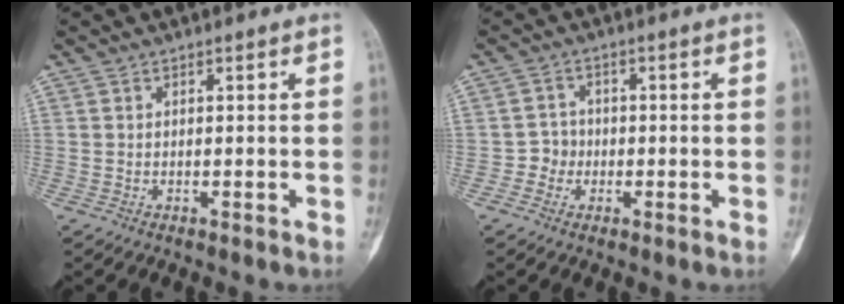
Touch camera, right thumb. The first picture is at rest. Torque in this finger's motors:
{"motor_torque": [0.62, 0.39, 0.06, -0.21, 0.09]}